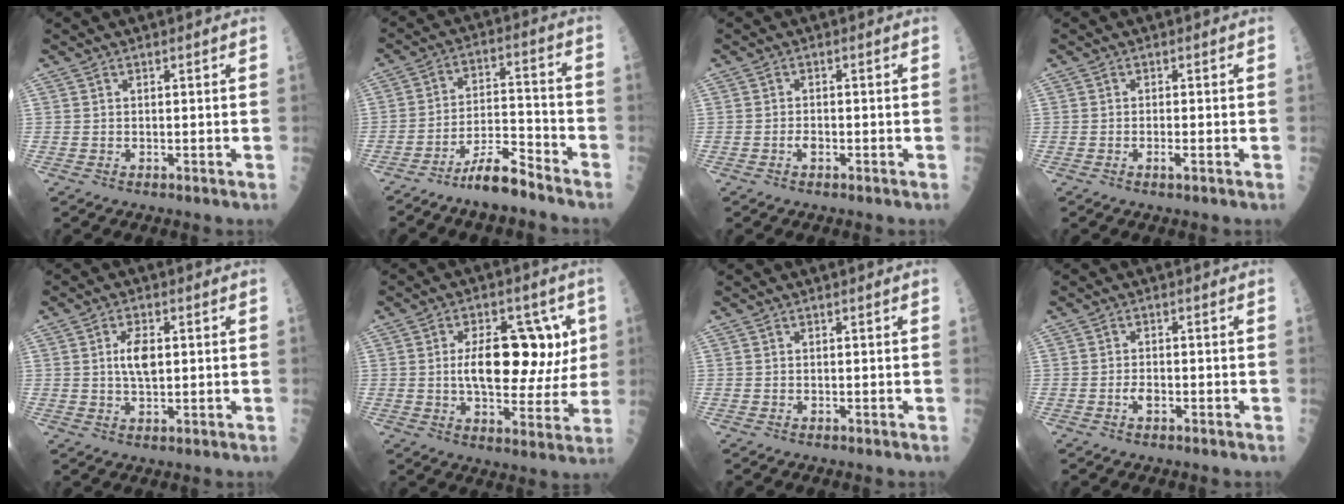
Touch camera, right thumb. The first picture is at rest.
{"total": 9.0, "force": [-7.2, 1.5, 5.1], "torque": [-0.098, 0.059, -0.129]}
{"total": 0.9, "force": [-0.4, 0.5, 0.6], "torque": [-0.006, 0.002, -0.006]}
{"total": 1.2, "force": [-0.5, -0.1, 1.1], "torque": [-0.024, -0.003, -0.010]}
{"total": 5.1, "force": [0.7, 2.5, 4.4], "torque": [-0.075, -0.001, 0.013]}
{"total": 15.4, "force": [2.4, 8.3, 12.7], "torque": [-0.141, 0.001, 0.040]}
{"total": 0.0}
{"total": 1.7, "force": [-0.6, 0.9, 1.3], "torque": [-0.016, 0.004, -0.011]}